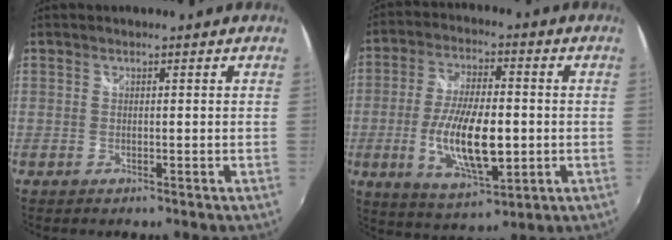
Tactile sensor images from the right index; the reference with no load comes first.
{"total": 14.4, "force": [-2.5, 5.5, 13.1], "torque": [-0.251, -0.013, -0.038]}